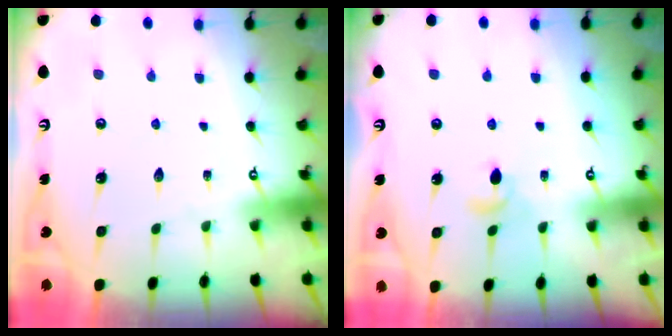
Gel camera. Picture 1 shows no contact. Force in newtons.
{"total": 3.7, "press": 3.6, "slide": 0.7}